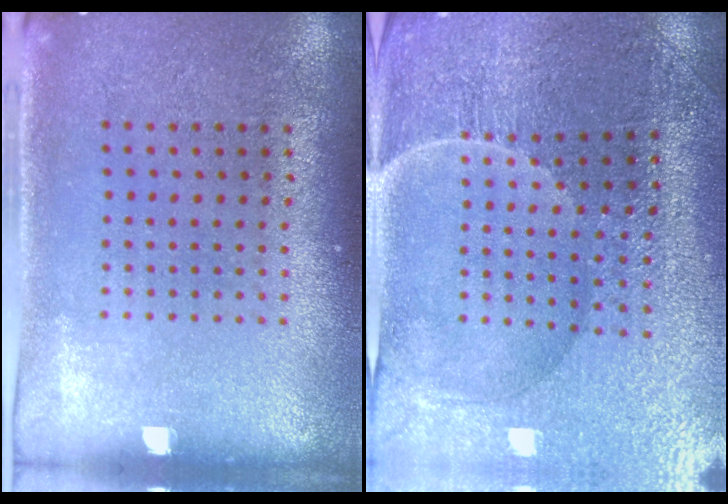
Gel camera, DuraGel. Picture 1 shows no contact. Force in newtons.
{"total": 3.5, "press": 3.5, "slide": 0.3}